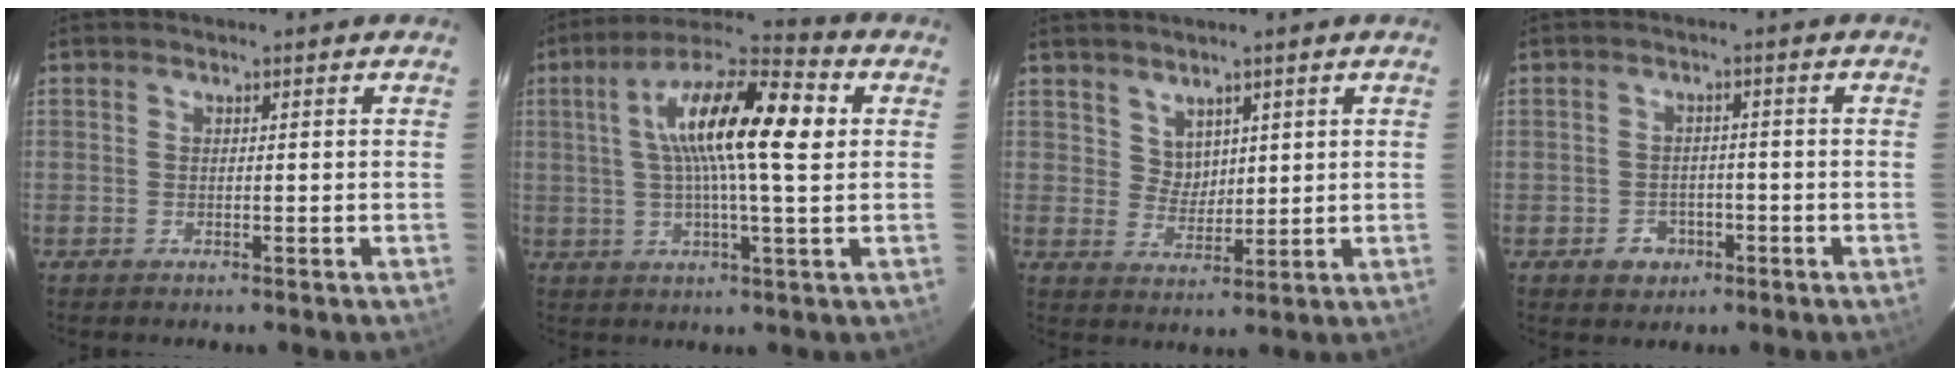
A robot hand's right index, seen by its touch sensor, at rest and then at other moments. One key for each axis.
{"total": 16.2, "fx": 3.2, "fy": 3.0, "fz": 15.6, "tx": -0.276, "ty": 0.026, "tz": 0.041}
{"total": 4.0, "fx": 2.7, "fy": 2.8, "fz": 0.9, "tx": -0.009, "ty": 0.005, "tz": 0.057}
{"total": 4.4, "fx": -1.9, "fy": 3.8, "fz": 0.8, "tx": -0.027, "ty": 0.014, "tz": -0.019}